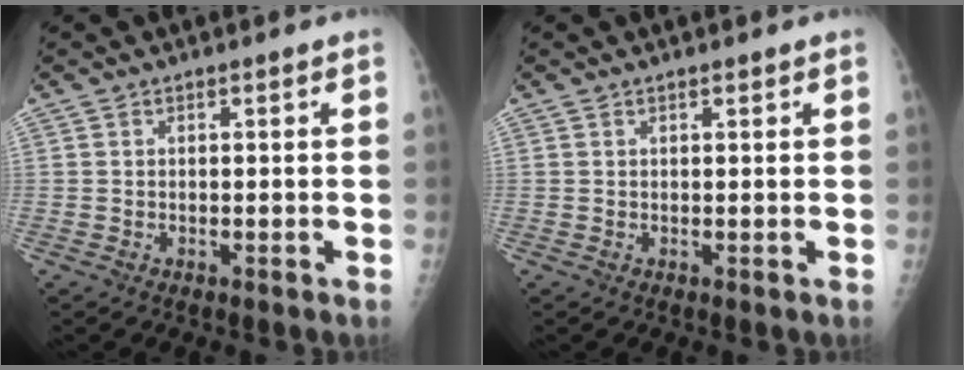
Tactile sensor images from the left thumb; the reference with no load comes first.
{"total": 0.6, "force": [0.4, 0.2, 0.3], "torque": [-0.008, -0.003, 0.007]}